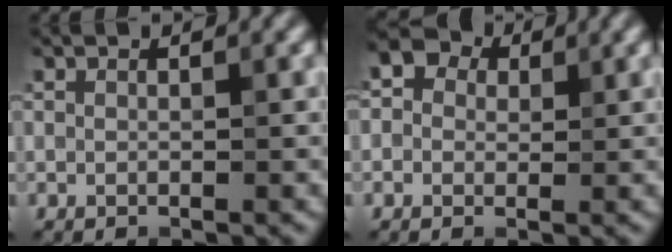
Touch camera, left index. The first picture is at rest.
{"total": 4.2, "force": [1.5, 3.4, 1.9], "torque": [-0.015, 0.016, -0.015]}